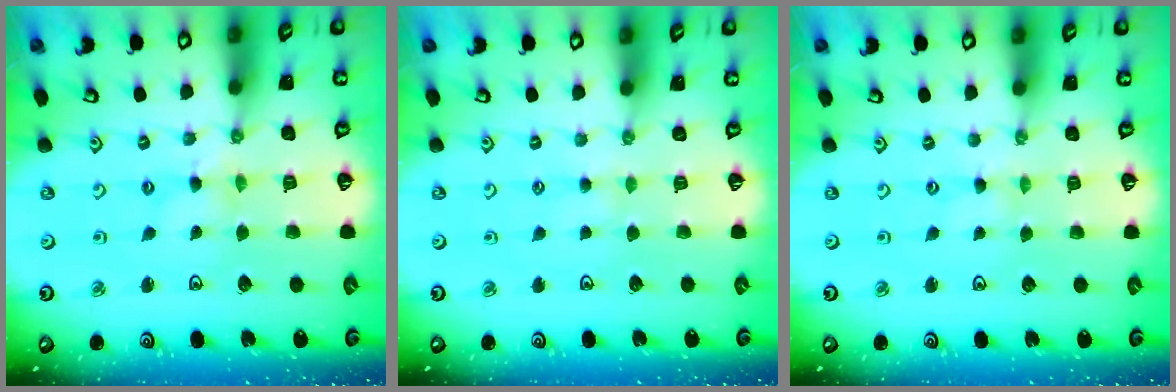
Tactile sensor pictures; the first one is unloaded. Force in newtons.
{"total": 1.5, "press": 1.5, "slide": 0.3}
{"total": 0.0}